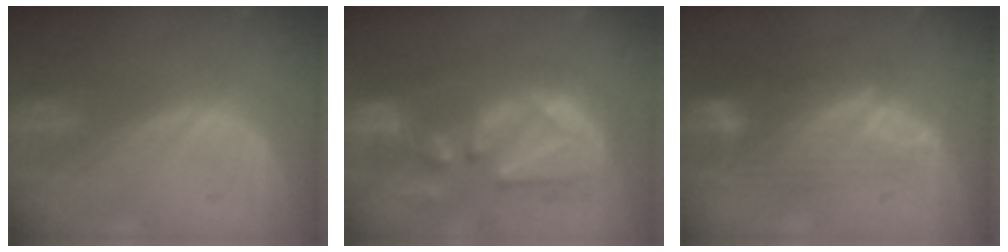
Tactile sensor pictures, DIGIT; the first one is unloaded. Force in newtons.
{"total": 11.1, "press": 10.7, "slide": 3.1}
{"total": 9.6, "press": 8.1, "slide": 5.1}